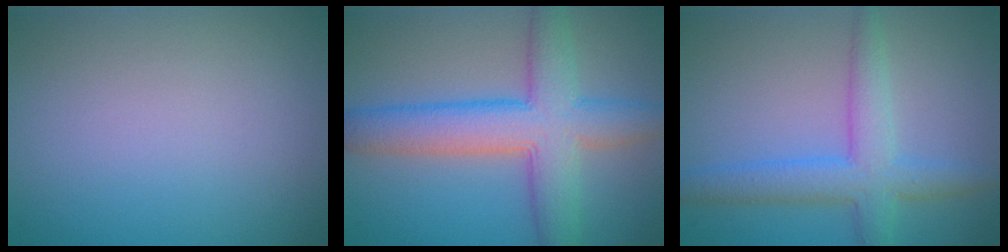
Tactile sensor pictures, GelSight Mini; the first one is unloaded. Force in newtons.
{"total": 7.4, "press": 7.4, "slide": 0.4}
{"total": 4.5, "press": 4.5, "slide": 0.1}